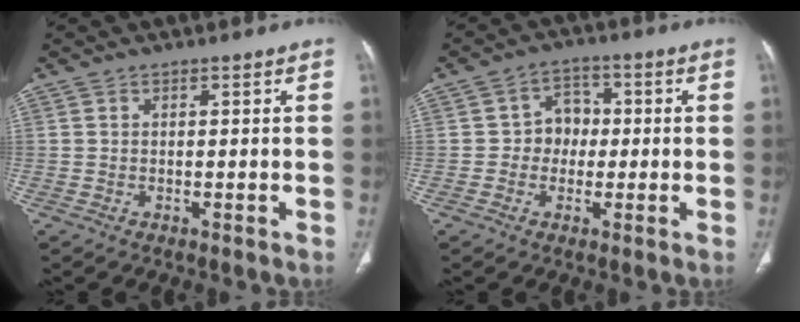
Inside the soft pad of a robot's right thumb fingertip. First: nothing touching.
{"total": 5.6, "force": [-0.3, 5.1, 2.5], "torque": [-0.002, 0.016, -0.017]}